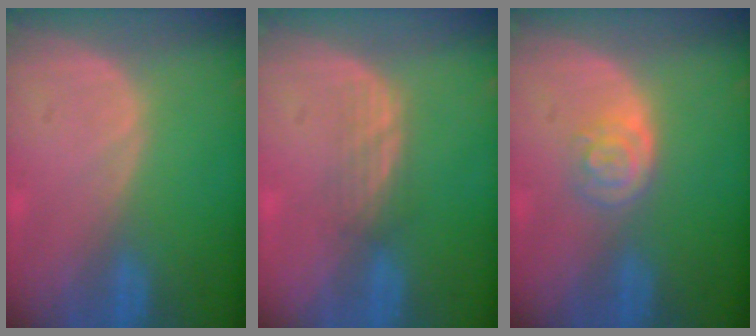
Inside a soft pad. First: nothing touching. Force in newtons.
{"total": 2.4, "press": 2.4, "slide": 0.5}
{"total": 3.3, "press": 3.3, "slide": 0.3}